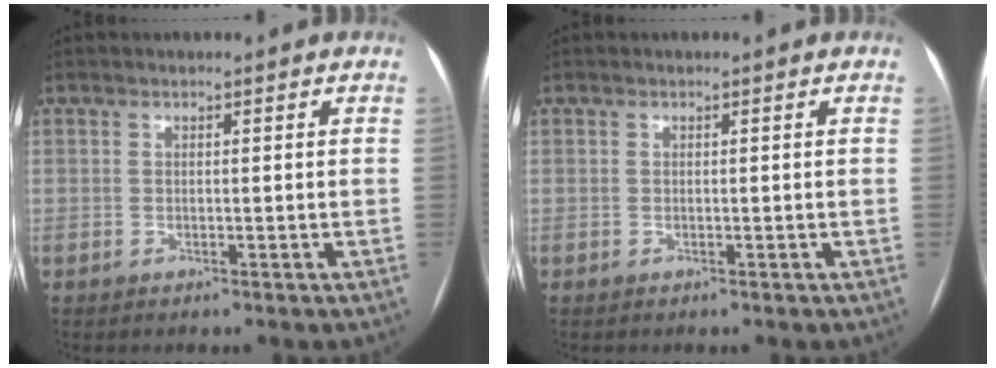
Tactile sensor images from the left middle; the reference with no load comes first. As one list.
[{"total": 0.0}]